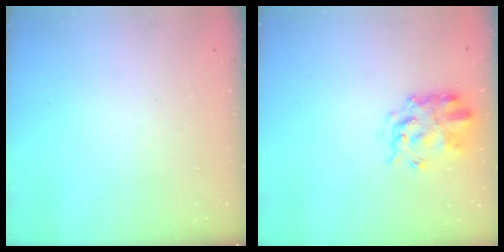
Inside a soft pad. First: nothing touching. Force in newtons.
{"total": 3.6, "press": 3.4, "slide": 1.1}